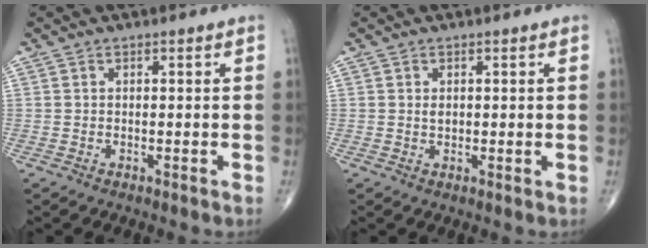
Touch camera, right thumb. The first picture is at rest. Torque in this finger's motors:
{"motor_torque": [0.24, 0.46, 0.04, 0.01, 0.02]}